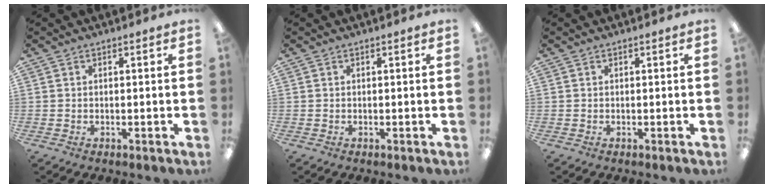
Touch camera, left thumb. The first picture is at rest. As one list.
[{"total": 0.0}, {"total": 0.0}]